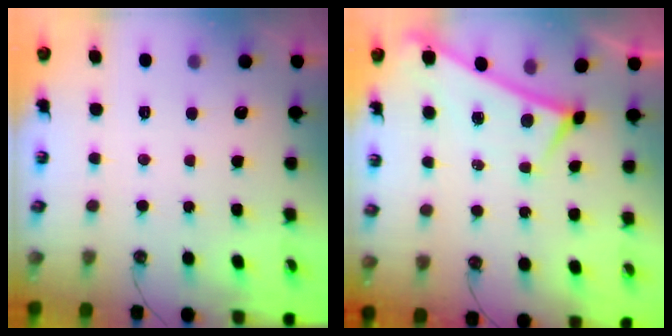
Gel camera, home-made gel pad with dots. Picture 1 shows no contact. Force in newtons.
{"total": 0.0}